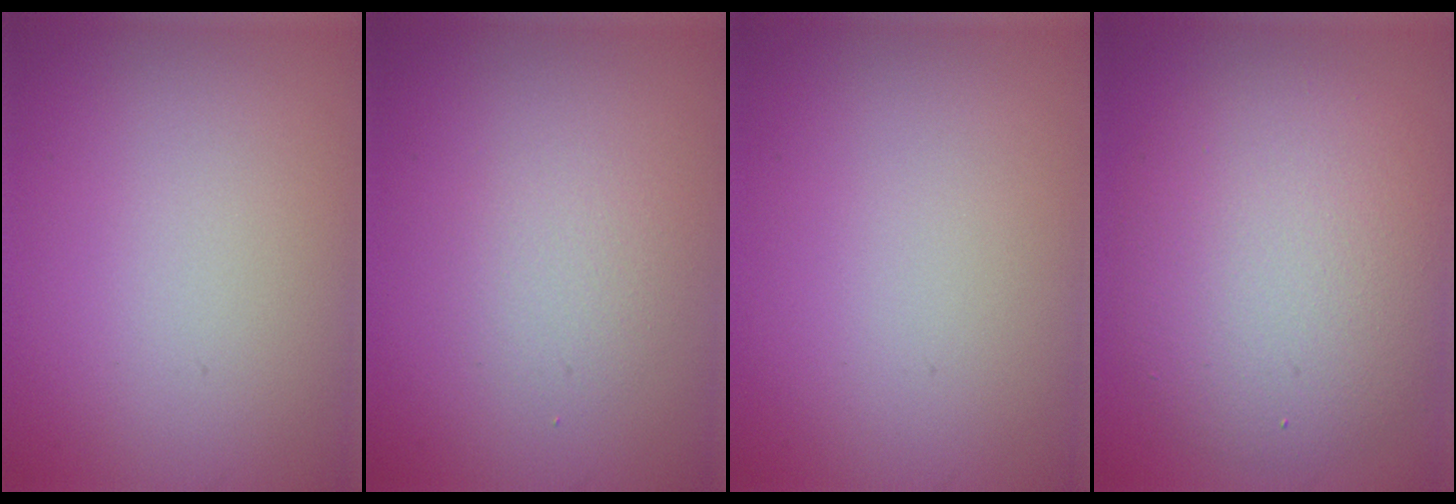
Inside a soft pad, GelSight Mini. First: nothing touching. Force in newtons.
{"total": 1.7, "press": 1.7, "slide": 0.2}
{"total": 0.0}
{"total": 7.7, "press": 7.7, "slide": 0.3}